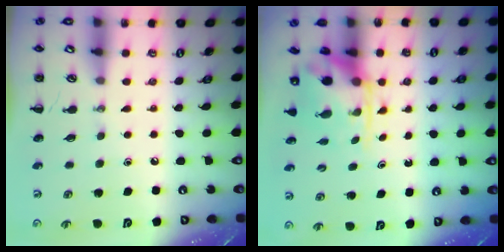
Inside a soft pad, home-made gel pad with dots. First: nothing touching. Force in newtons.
{"total": 4.3, "press": 4.2, "slide": 0.9}